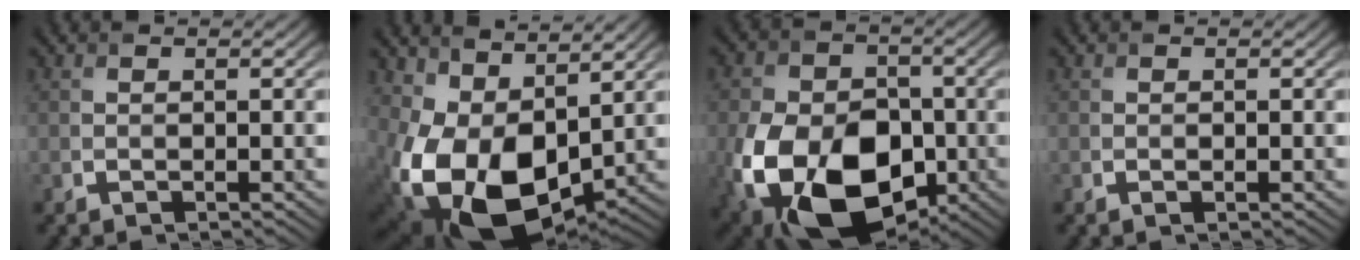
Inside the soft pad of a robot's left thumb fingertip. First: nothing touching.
{"total": 14.2, "force": [0.7, 9.3, 10.7], "torque": [-0.242, -0.033, 0.019]}
{"total": 18.4, "force": [-6.0, 13.0, 11.6], "torque": [-0.236, -0.063, -0.099]}
{"total": 0.8, "force": [-0.2, 0.3, 0.8], "torque": [-0.014, -0.002, -0.002]}